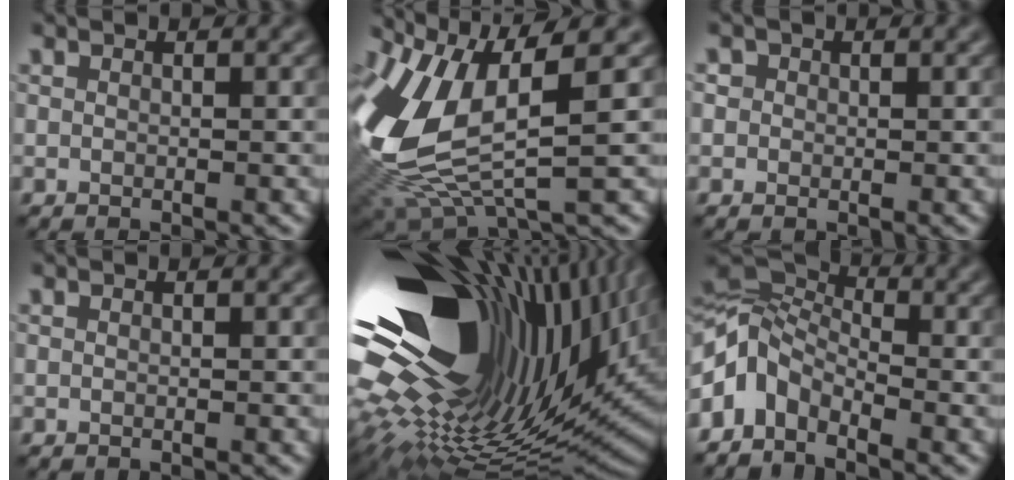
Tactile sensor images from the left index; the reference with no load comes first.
{"total": 11.8, "force": [1.2, 5.2, 10.5], "torque": [-0.245, -0.019, 0.026]}
{"total": 1.0, "force": [0.1, 0.9, 0.2], "torque": [0.000, -0.003, -0.006]}
{"total": 0.0}
{"total": 21.3, "force": [3.3, 10.8, 18.1], "torque": [-0.324, -0.035, 0.050]}
{"total": 6.0, "force": [-3.0, 3.8, 3.6], "torque": [-0.070, 0.007, -0.082]}